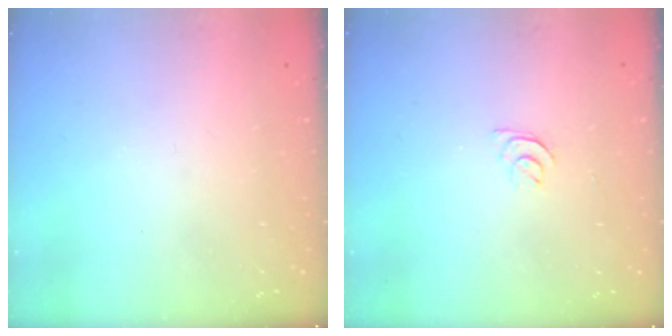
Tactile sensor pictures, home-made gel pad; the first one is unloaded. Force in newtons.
{"total": 3.6, "press": 3.6, "slide": 0.4}